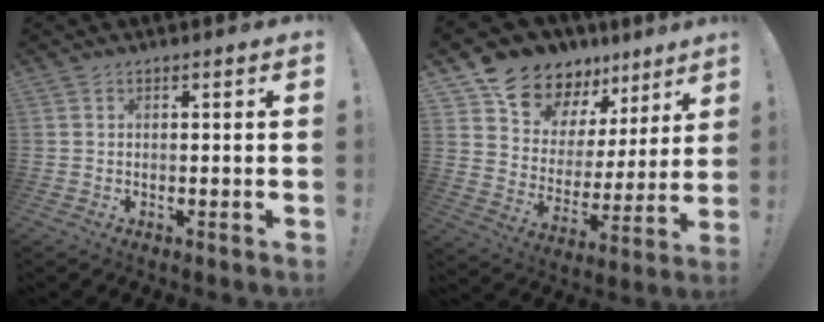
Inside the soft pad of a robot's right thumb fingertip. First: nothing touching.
{"total": 13.1, "force": [11.1, 6.6, 2.1], "torque": [-0.048, -0.096, 0.211]}